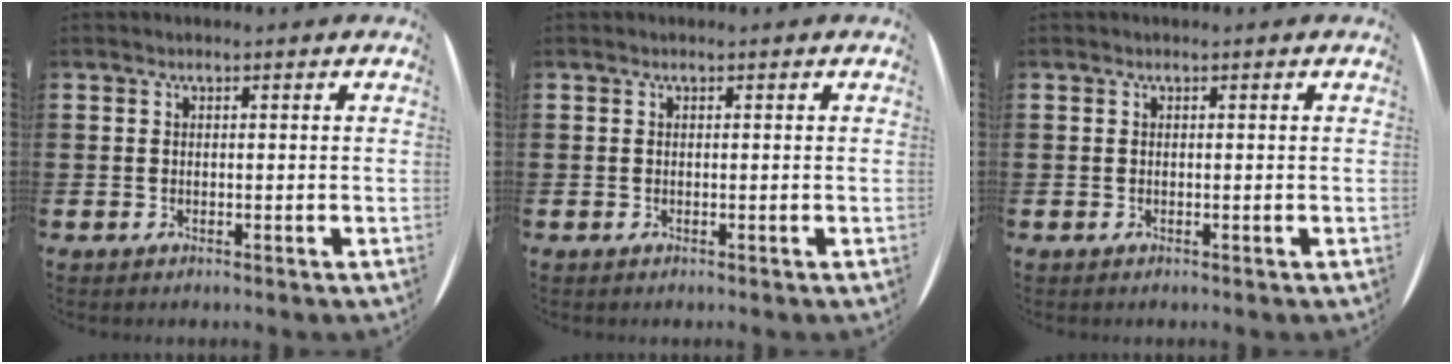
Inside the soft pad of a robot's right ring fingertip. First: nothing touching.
{"total": 0.0}
{"total": 0.0}